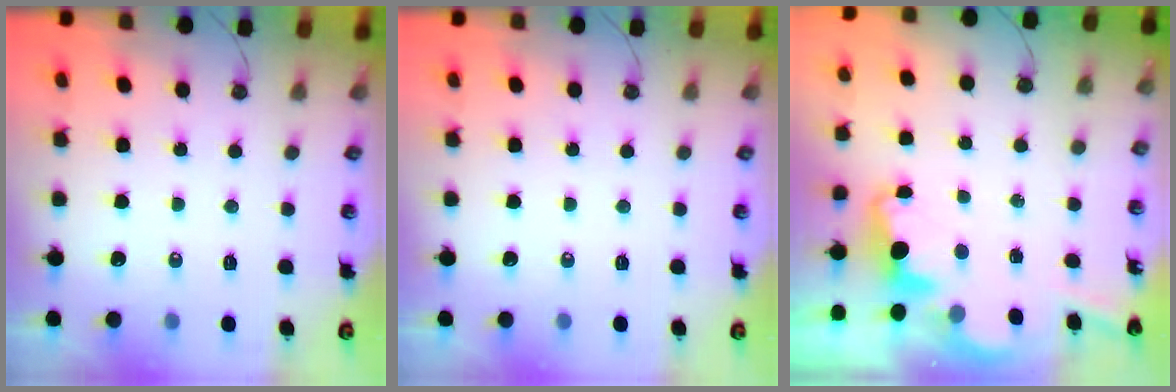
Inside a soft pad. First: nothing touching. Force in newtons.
{"total": 0.0}
{"total": 3.4, "press": 3.3, "slide": 0.8}